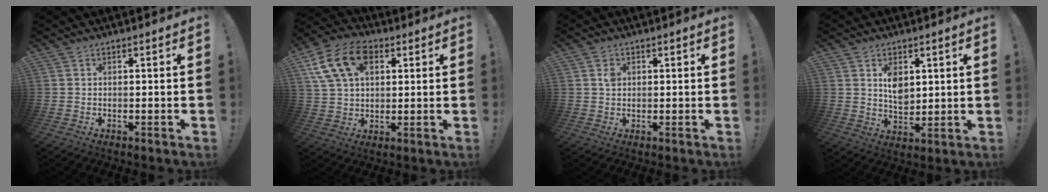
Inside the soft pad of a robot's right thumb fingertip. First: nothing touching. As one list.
[{"total": 15.1, "force": [5.7, 10.2, 9.6], "torque": [-0.179, -0.011, 0.111]}, {"total": 2.0, "force": [0.7, 1.6, 1.0], "torque": [-0.013, 0.000, 0.009]}, {"total": 7.1, "force": [2.9, 5.0, 4.2], "torque": [-0.056, -0.014, 0.052]}]